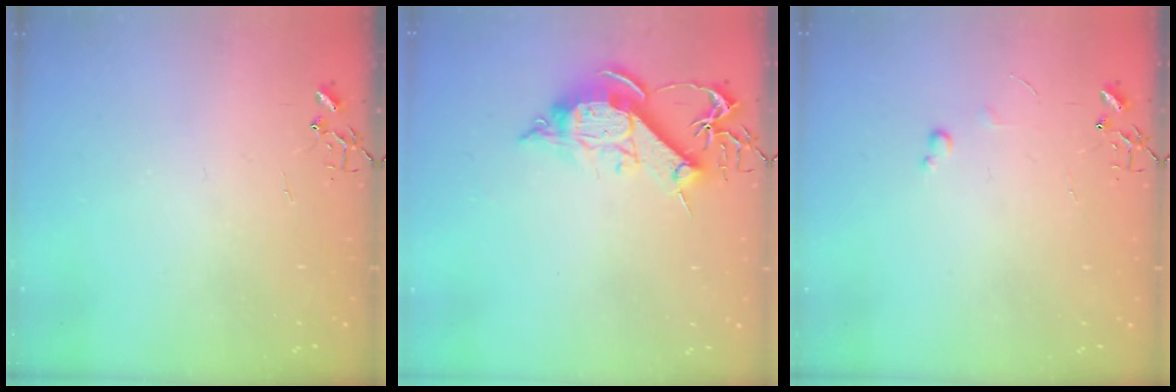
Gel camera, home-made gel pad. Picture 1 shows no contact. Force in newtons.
{"total": 12.0, "press": 12.0, "slide": 1.3}
{"total": 3.3, "press": 3.3, "slide": 0.5}